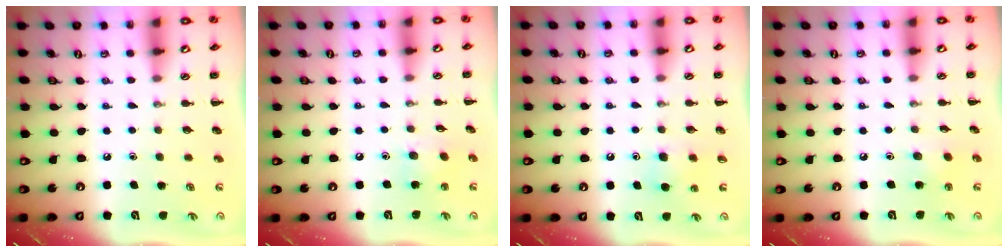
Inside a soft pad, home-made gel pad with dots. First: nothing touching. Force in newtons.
{"total": 7.1, "press": 7.0, "slide": 1.5}
{"total": 5.2, "press": 5.0, "slide": 1.4}
{"total": 3.7, "press": 3.5, "slide": 1.2}